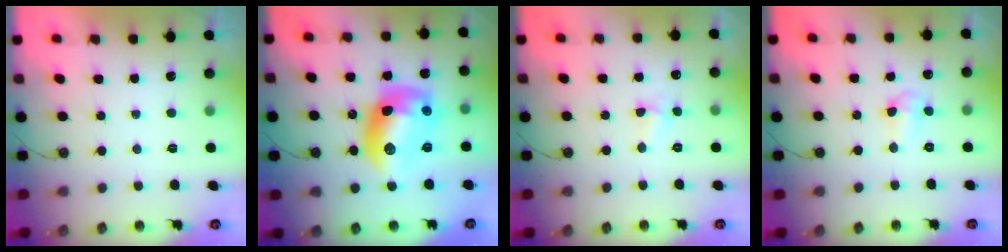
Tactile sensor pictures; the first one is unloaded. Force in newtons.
{"total": 14.0, "press": 14.0, "slide": 0.8}
{"total": 3.7, "press": 3.7, "slide": 0.5}
{"total": 3.5, "press": 3.4, "slide": 0.8}